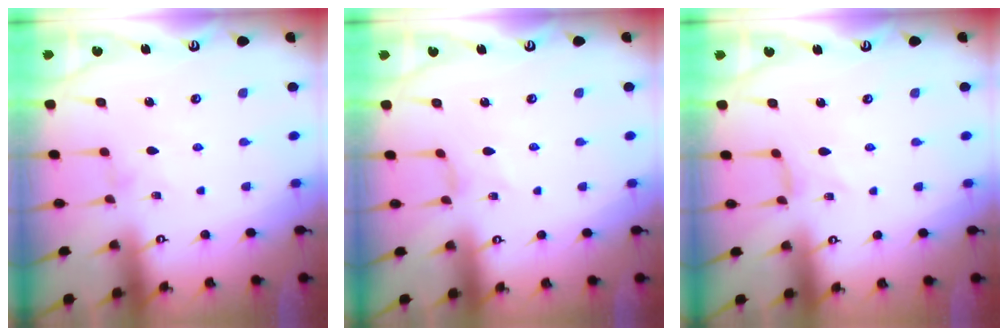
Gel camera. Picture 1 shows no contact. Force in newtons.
{"total": 1.1, "press": 1.1, "slide": 0.3}
{"total": 0.0}